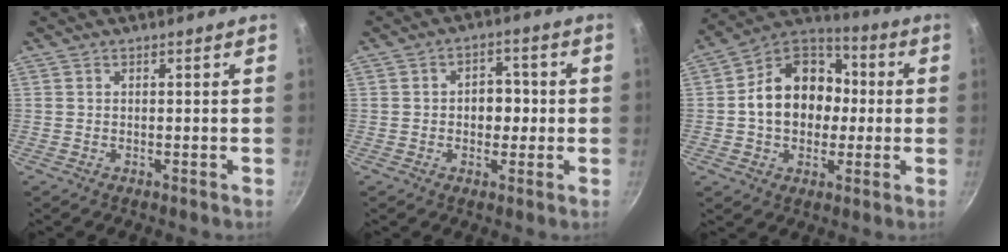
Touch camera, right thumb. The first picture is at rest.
{"total": 5.8, "force": [-0.1, 4.4, 3.8], "torque": [-0.016, 0.012, -0.006]}
{"total": 16.8, "force": [0.0, 13.1, 10.5], "torque": [-0.135, 0.036, -0.015]}